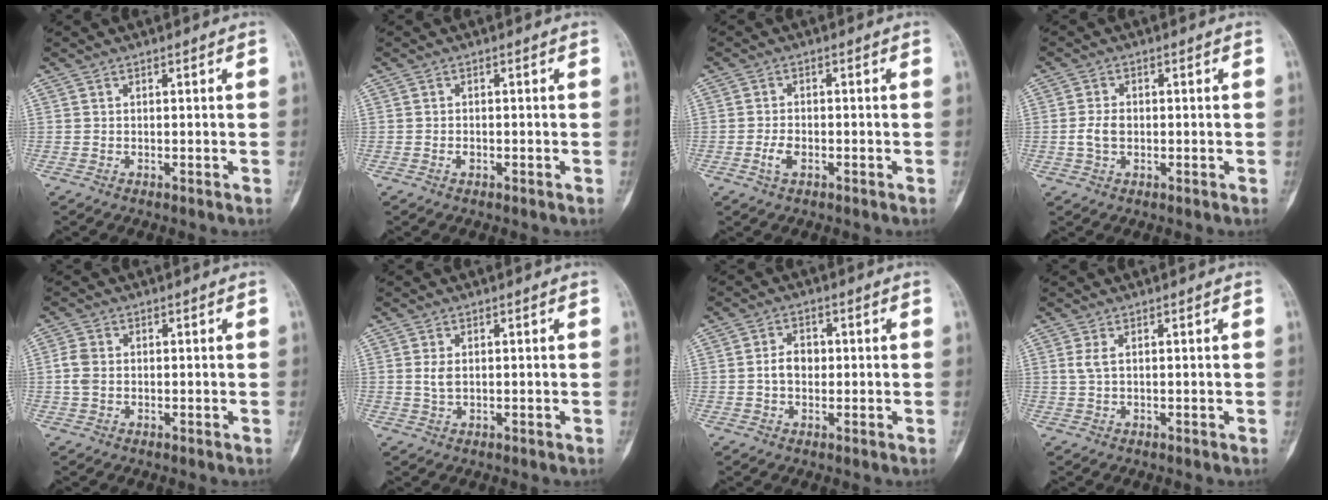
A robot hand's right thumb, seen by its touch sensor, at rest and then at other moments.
{"total": 1.0, "force": [-0.5, 0.6, 0.6], "torque": [-0.010, 0.003, -0.010]}
{"total": 2.9, "force": [-1.2, 1.5, 2.2], "torque": [-0.046, 0.008, -0.024]}
{"total": 3.4, "force": [-0.4, 2.3, 2.5], "torque": [-0.052, 0.007, -0.008]}
{"total": 3.1, "force": [-0.1, 2.2, 2.1], "torque": [-0.052, 0.005, -0.006]}
{"total": 2.1, "force": [0.3, 1.2, 1.8], "torque": [-0.038, -0.001, 0.007]}
{"total": 4.0, "force": [-0.1, 2.9, 2.7], "torque": [-0.042, 0.011, -0.007]}
{"total": 1.6, "force": [0.4, 0.5, 1.5], "torque": [-0.044, 0.007, 0.014]}